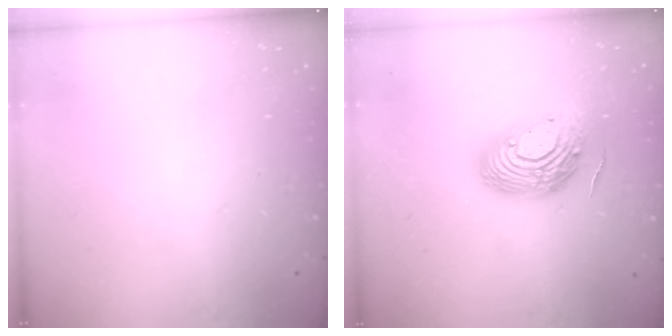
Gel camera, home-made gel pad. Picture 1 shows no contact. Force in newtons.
{"total": 16.1, "press": 16.1, "slide": 1.3}